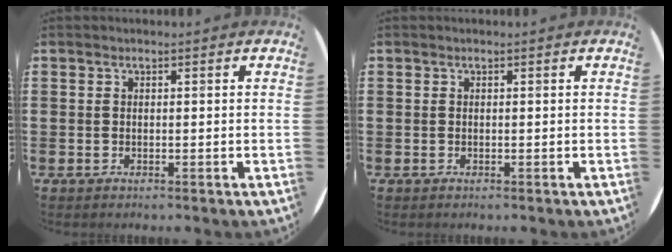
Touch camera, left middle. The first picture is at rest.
{"total": 0.0}